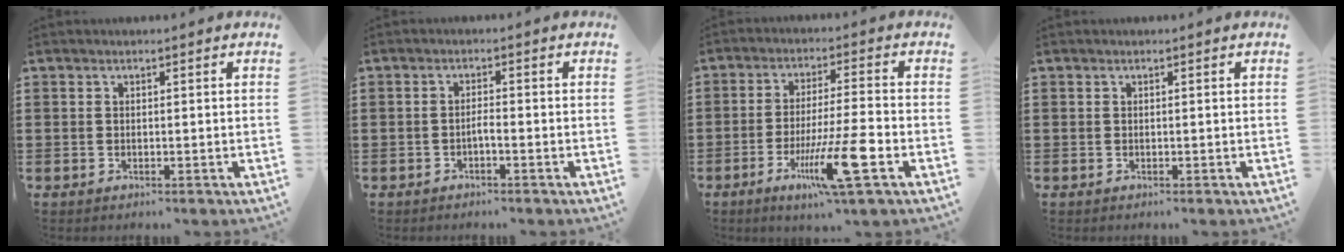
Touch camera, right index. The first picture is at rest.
{"total": 1.3, "force": [-0.8, 0.1, 1.1], "torque": [-0.023, -0.002, -0.014]}
{"total": 11.2, "force": [-4.5, 0.9, 10.2], "torque": [-0.195, -0.013, -0.086]}
{"total": 0.0}